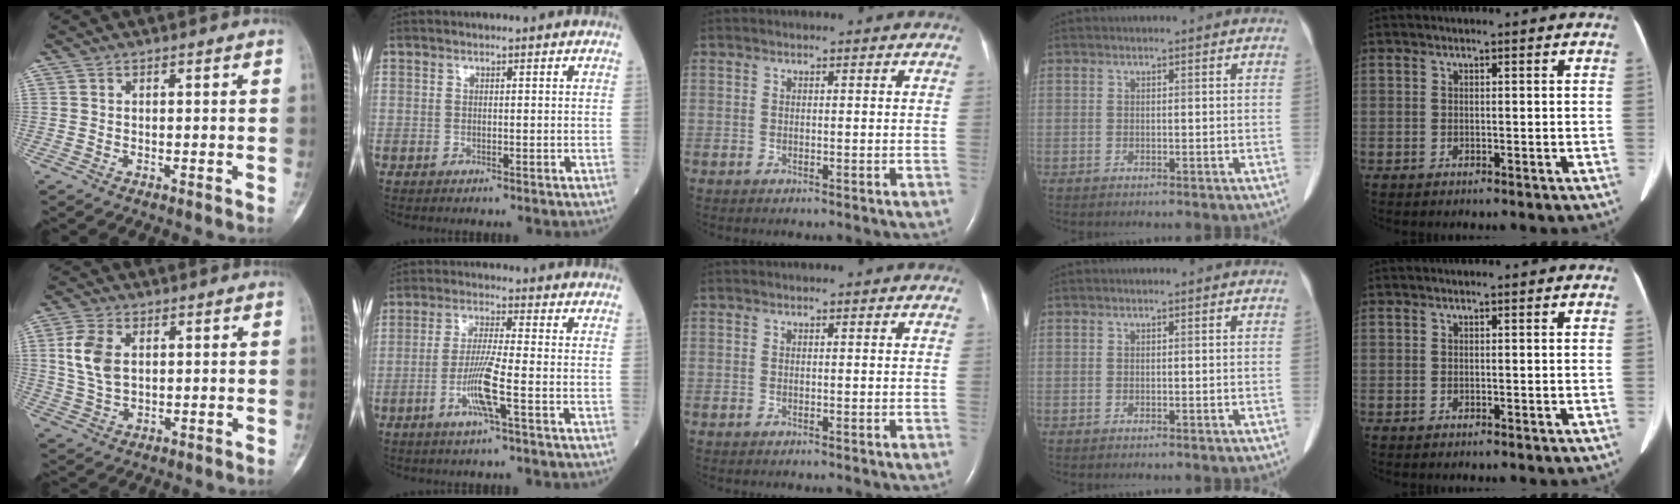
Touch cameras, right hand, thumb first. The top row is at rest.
{"thumb": {"total": 7.9, "force": [1.7, 4.9, 5.9], "torque": [-0.124, 0.000, 0.039]}, "index": {"total": 7.0, "force": [-2.6, -0.5, 6.5], "torque": [-0.129, -0.007, -0.053]}}